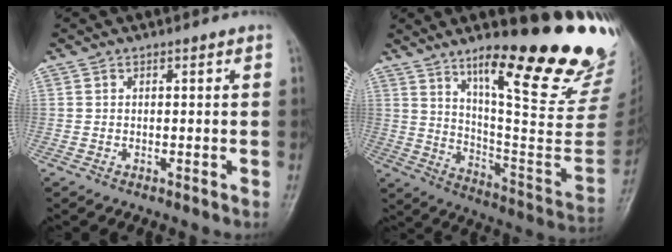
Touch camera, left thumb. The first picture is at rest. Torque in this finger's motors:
{"motor_torque": [2.71, 2.30, 1.08, -1.69, 0.18]}